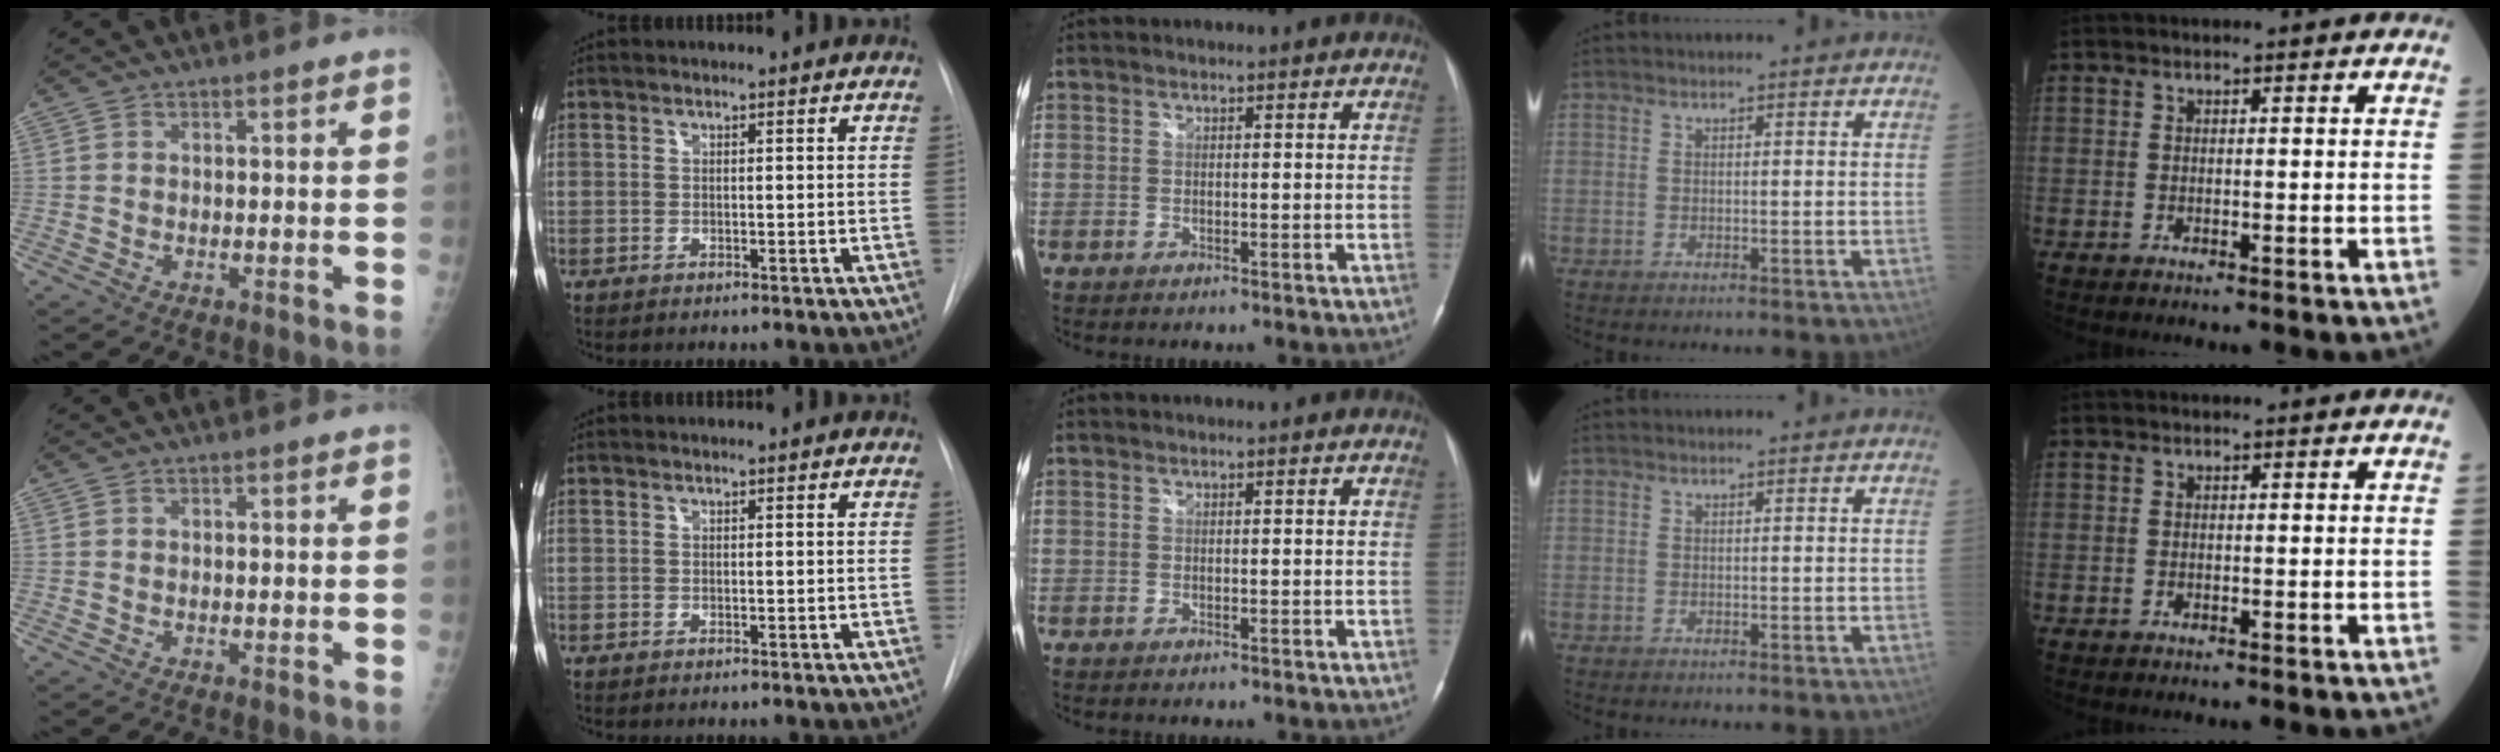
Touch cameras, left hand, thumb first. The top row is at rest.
{}